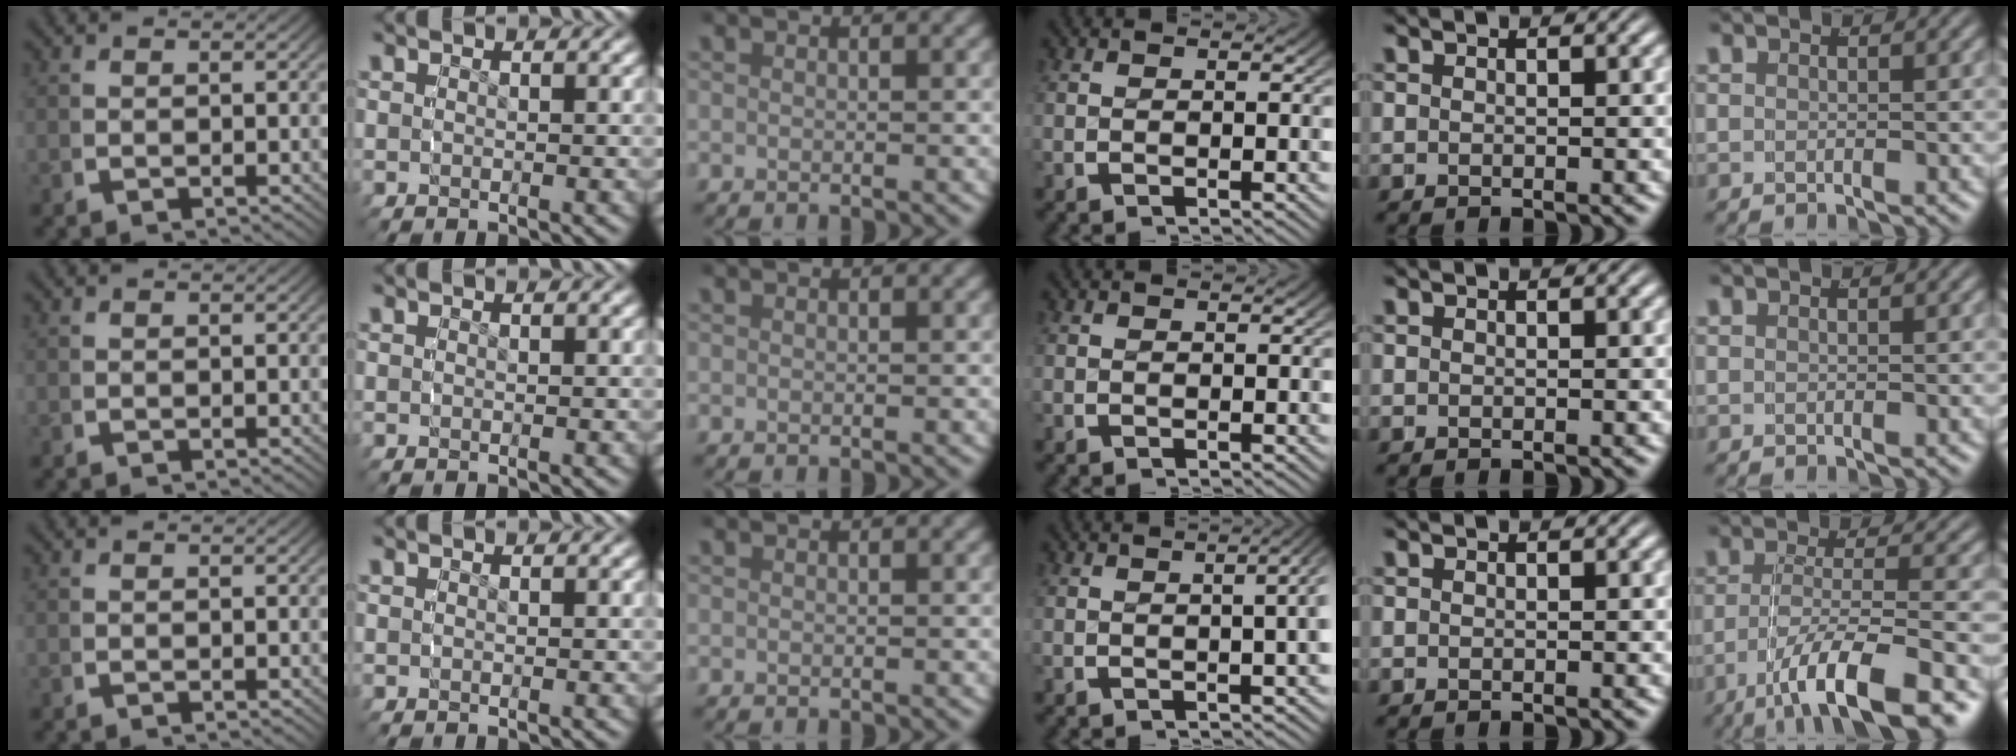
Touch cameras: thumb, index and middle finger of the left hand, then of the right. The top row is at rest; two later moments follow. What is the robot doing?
{"motion": "grasp_and_lifting", "object": "dispenser bottle"}